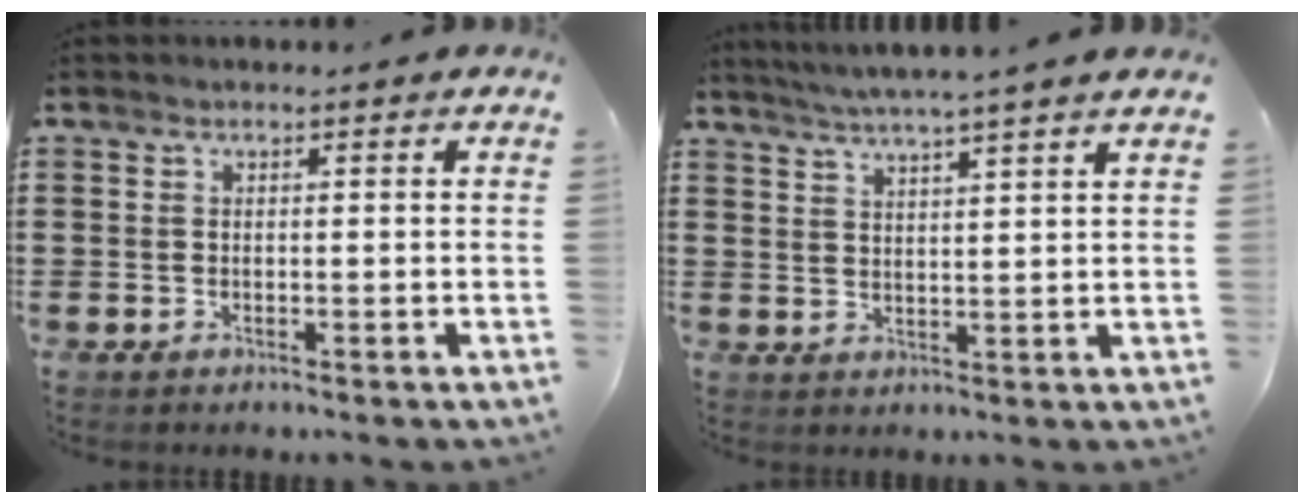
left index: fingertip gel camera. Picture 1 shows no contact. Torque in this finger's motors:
{"motor_torque": [2.14, 0.00, 0.35, 0.18]}